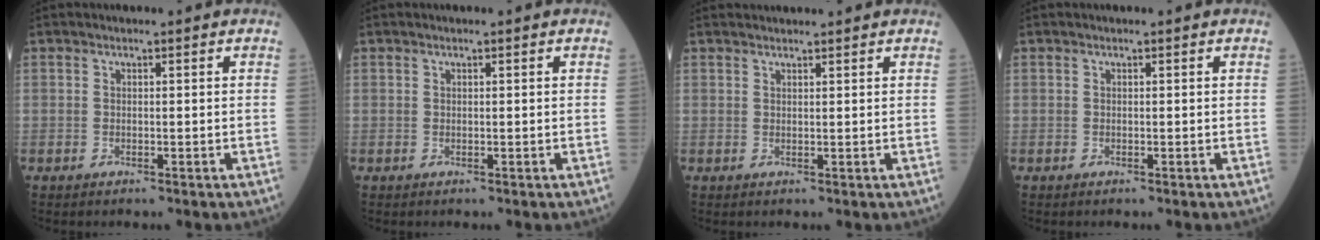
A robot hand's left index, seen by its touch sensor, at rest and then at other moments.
{"total": 0.0}
{"total": 3.0, "force": [2.9, 0.2, 0.5], "torque": [-0.007, 0.025, 0.042]}
{"total": 0.0}